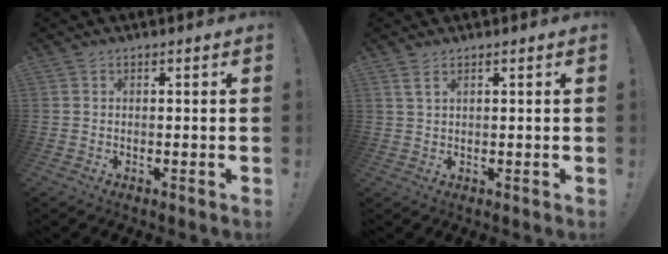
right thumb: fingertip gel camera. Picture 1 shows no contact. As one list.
[{"total": 2.7, "force": [1.5, 0.8, 2.0], "torque": [-0.036, -0.003, 0.026]}]